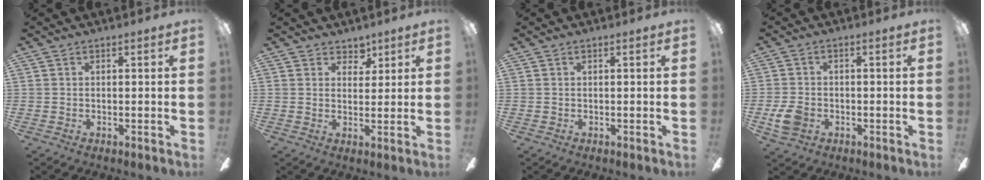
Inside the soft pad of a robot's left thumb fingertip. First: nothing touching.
{"total": 4.0, "force": [3.2, 2.3, 0.7], "torque": [-0.002, -0.016, 0.055]}
{"total": 0.0}
{"total": 5.8, "force": [-1.9, 4.1, 3.6], "torque": [-0.081, 0.006, -0.034]}